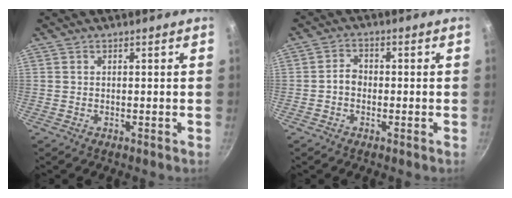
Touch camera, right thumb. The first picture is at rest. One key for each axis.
{"total": 2.8, "fx": -0.7, "fy": 2.2, "fz": 1.6, "tx": -0.015, "ty": 0.015, "tz": -0.016}